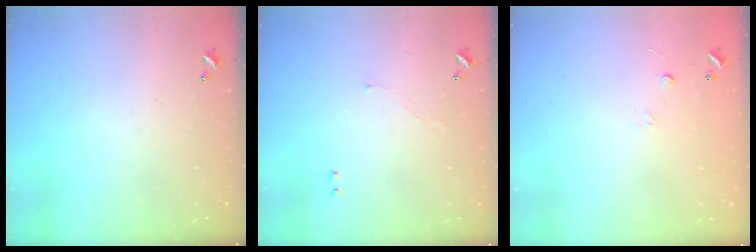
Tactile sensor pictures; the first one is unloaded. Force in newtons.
{"total": 1.3, "press": 1.2, "slide": 0.5}
{"total": 6.6, "press": 6.6, "slide": 0.6}